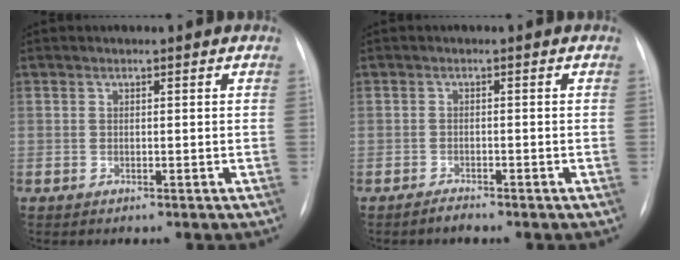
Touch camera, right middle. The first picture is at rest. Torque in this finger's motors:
{"motor_torque": [0.20, -0.21, -0.01, 0.02]}